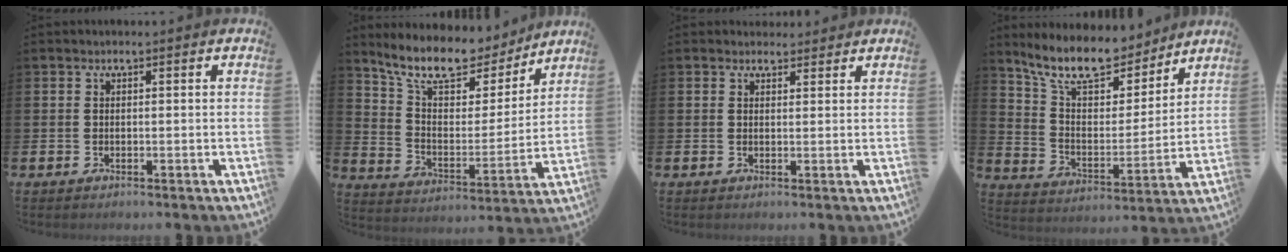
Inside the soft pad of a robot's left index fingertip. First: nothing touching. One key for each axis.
{"total": 11.5, "fx": 9.9, "fy": 4.0, "fz": 4.2, "tx": -0.119, "ty": -0.066, "tz": 0.173}
{"total": 1.9, "fx": 1.8, "fy": 0.7, "fz": -0.1, "tx": 0.020, "ty": -0.009, "tz": 0.029}
{"total": 11.7, "fx": 10.2, "fy": 4.0, "fz": 4.2, "tx": -0.118, "ty": -0.064, "tz": 0.181}